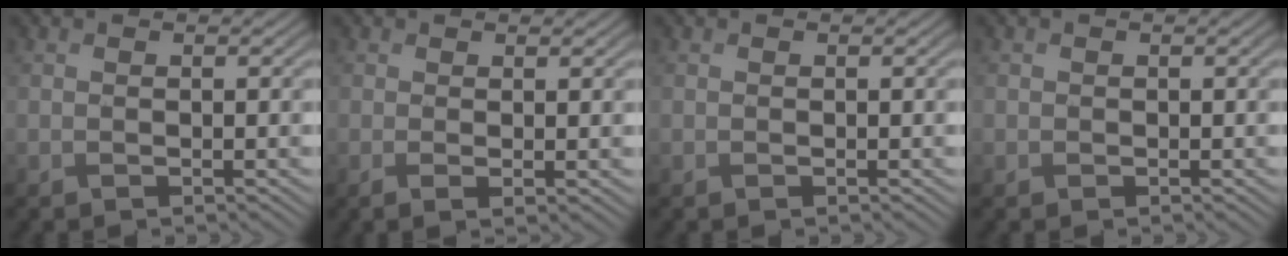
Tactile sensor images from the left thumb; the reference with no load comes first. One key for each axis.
{"total": 1.4, "fx": 0.3, "fy": 0.0, "fz": 1.3, "tx": -0.029, "ty": -0.003, "tz": 0.005}
{"total": 0.0}
{"total": 0.6, "fx": 0.1, "fy": 0.5, "fz": -0.1, "tx": 0.003, "ty": -0.003, "tz": 0.000}